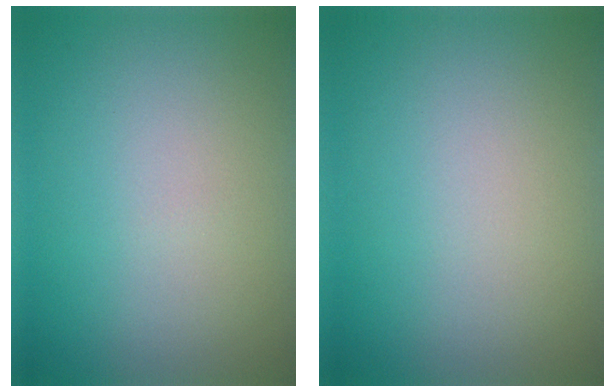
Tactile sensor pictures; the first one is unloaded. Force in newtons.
{"total": 0.0}